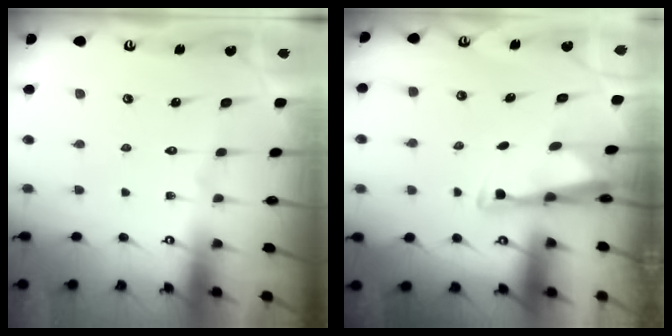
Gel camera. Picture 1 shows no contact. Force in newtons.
{"total": 3.0, "press": 2.9, "slide": 0.8}